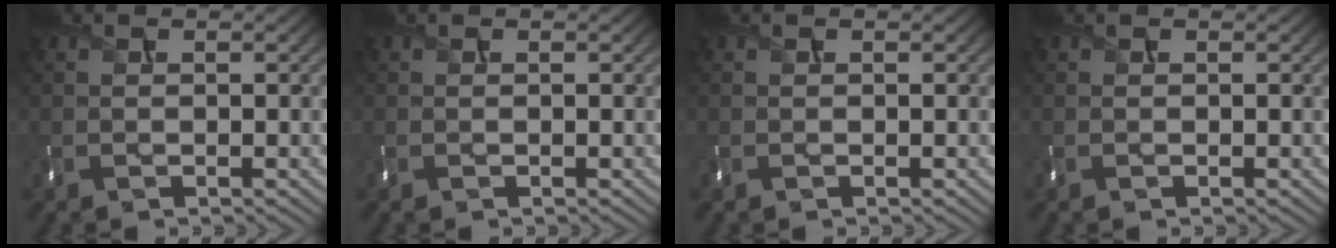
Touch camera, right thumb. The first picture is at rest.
{"total": 0.0}
{"total": 0.0}
{"total": 0.0}